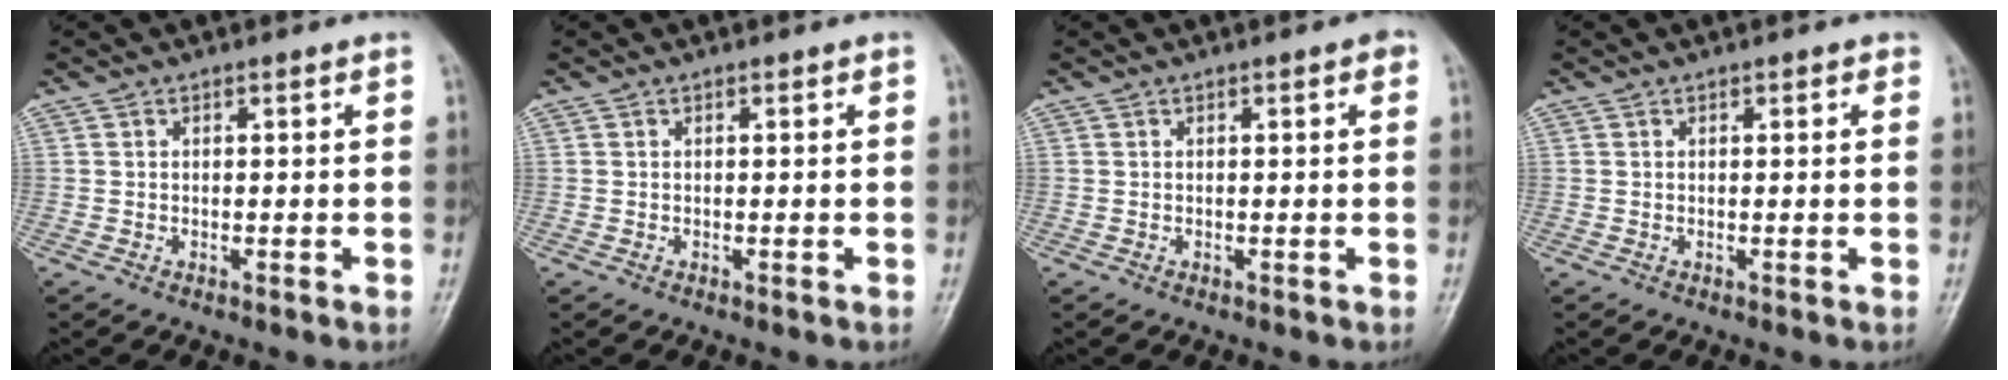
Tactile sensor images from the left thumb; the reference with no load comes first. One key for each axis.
{"total": 0.0}
{"total": 1.2, "fx": 0.4, "fy": 0.4, "fz": 1.0, "tx": -0.012, "ty": 0.002, "tz": 0.002}
{"total": 0.9, "fx": 0.5, "fy": 0.5, "fz": 0.6, "tx": -0.003, "ty": 0.000, "tz": 0.002}